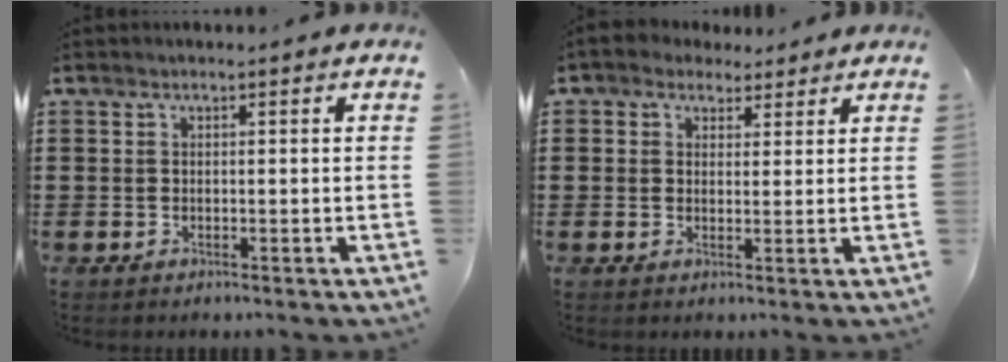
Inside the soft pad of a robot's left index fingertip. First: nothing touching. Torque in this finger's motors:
{"motor_torque": [1.28, -0.86, -0.08, -0.13]}